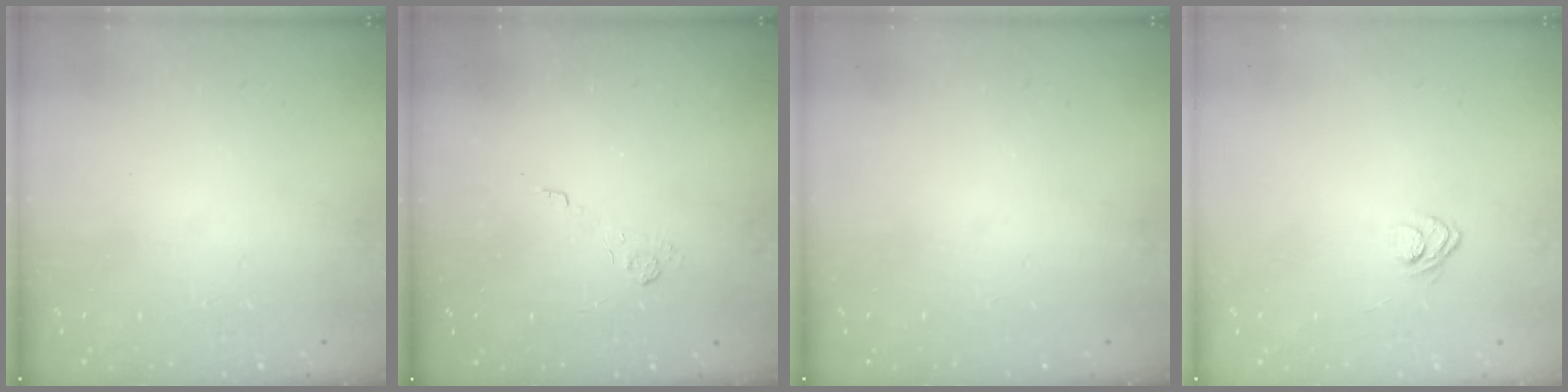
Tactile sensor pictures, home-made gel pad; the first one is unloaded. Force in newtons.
{"total": 2.0, "press": 1.5, "slide": 1.3}
{"total": 0.0}
{"total": 3.3, "press": 3.1, "slide": 1.0}